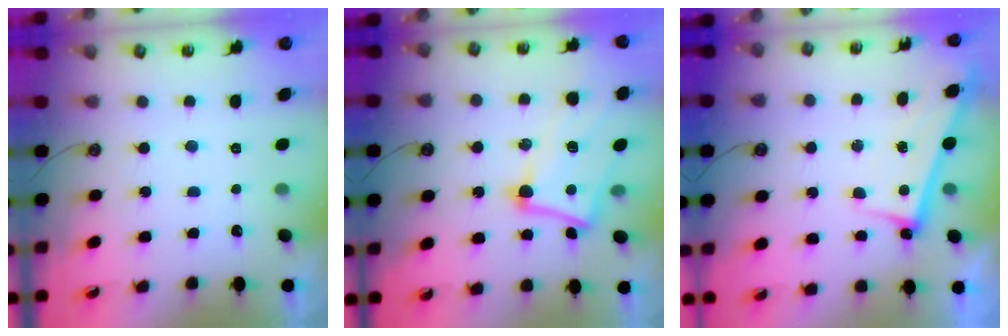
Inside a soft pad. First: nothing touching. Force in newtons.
{"total": 8.5, "press": 8.4, "slide": 1.3}
{"total": 2.6, "press": 2.5, "slide": 0.9}